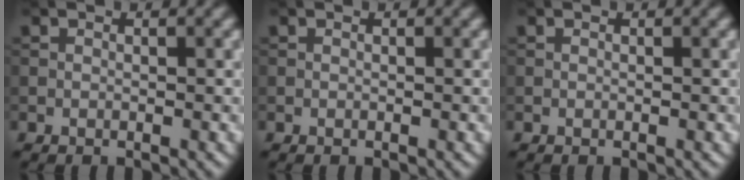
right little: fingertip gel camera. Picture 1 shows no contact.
{"total": 0.0}
{"total": 0.0}